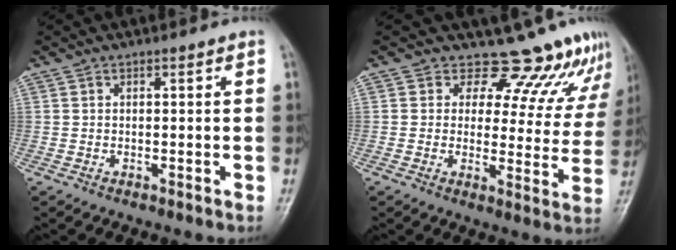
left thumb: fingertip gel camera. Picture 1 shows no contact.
{"total": 13.5, "force": [11.9, 5.8, 2.6], "torque": [0.022, -0.079, 0.120]}